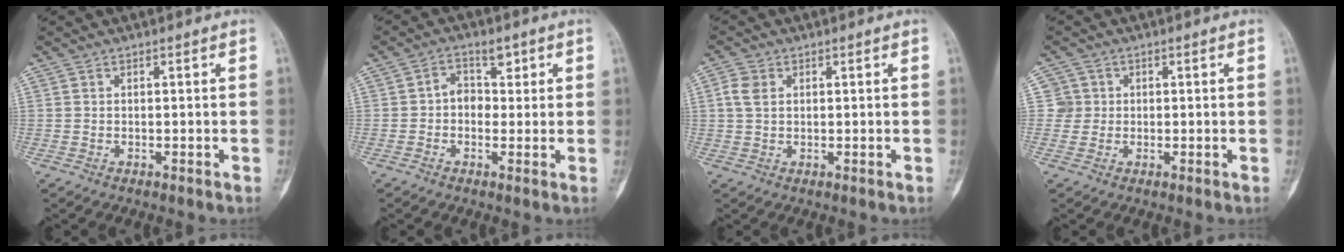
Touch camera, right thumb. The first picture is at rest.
{"total": 4.3, "force": [0.6, 3.4, 2.5], "torque": [-0.011, 0.010, 0.002]}
{"total": 3.5, "force": [1.0, 2.6, 2.2], "torque": [-0.043, 0.005, 0.020]}
{"total": 2.8, "force": [0.5, 2.8, -0.3], "torque": [0.031, 0.006, 0.003]}